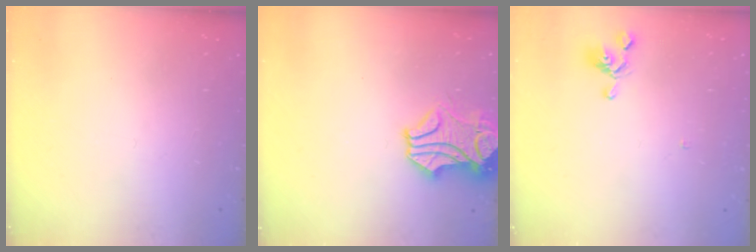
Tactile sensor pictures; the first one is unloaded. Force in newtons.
{"total": 1.9, "press": 1.2, "slide": 1.5}
{"total": 0.8, "press": 0.7, "slide": 0.5}